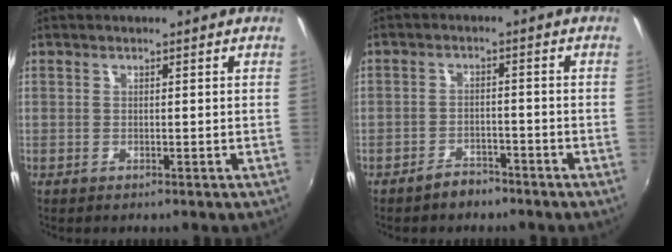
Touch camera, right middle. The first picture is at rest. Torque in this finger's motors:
{"motor_torque": [0.52, -0.63, -0.06, -0.01]}